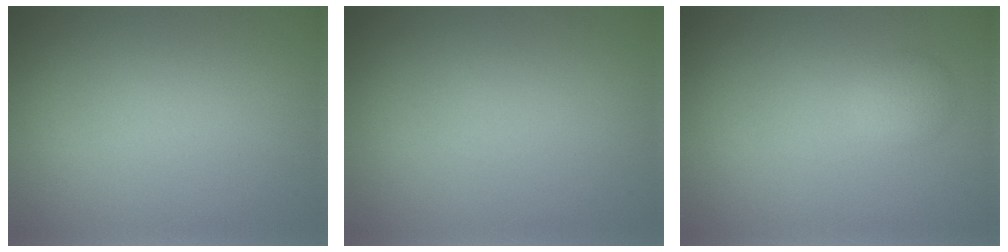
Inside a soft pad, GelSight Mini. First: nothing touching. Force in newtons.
{"total": 0.0}
{"total": 1.5, "press": 1.5, "slide": 0.0}